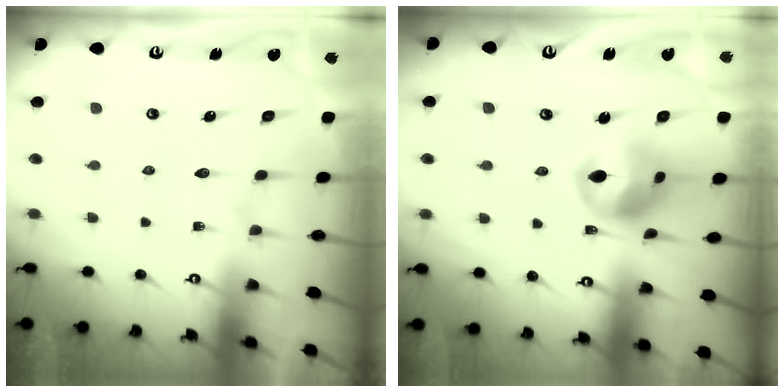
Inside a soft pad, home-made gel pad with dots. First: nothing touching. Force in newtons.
{"total": 11.6, "press": 11.5, "slide": 1.7}